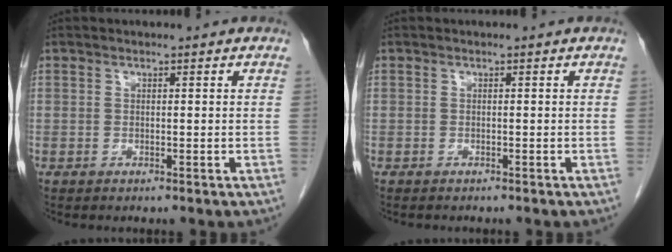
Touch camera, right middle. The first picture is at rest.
{"total": 1.3, "force": [-1.1, 0.4, 0.5], "torque": [-0.010, -0.003, -0.012]}